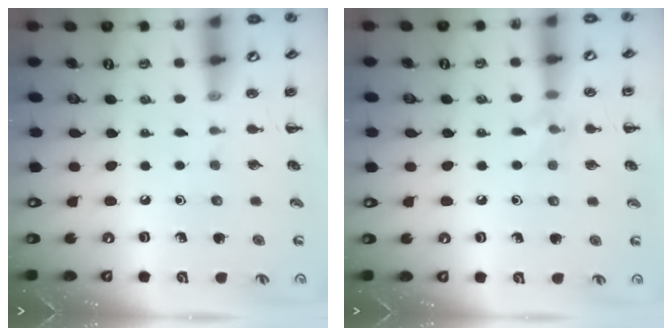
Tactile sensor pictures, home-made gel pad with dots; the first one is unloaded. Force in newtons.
{"total": 6.5, "press": 6.2, "slide": 2.1}